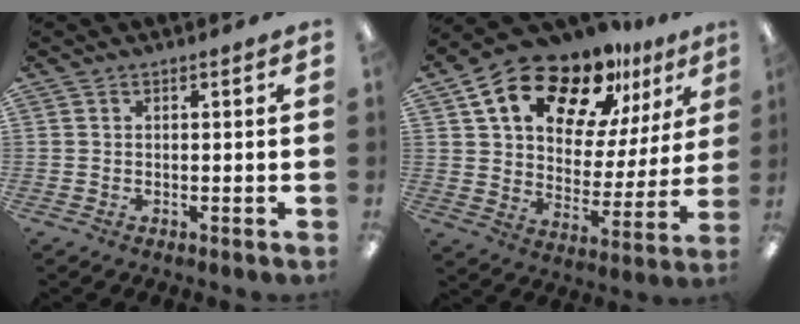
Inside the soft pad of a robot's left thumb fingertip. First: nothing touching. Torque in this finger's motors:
{"motor_torque": [2.14, 2.34, 1.38, -1.38, 0.15]}